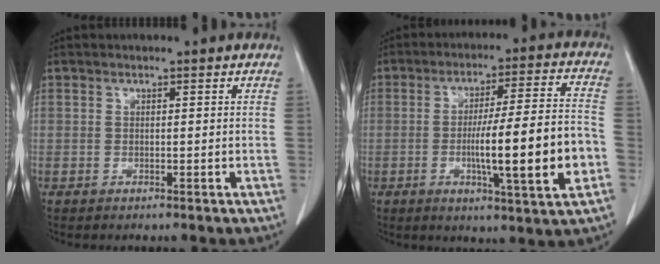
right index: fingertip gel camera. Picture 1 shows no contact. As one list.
[{"total": 15.0, "force": [-3.5, 0.4, 14.6], "torque": [-0.233, -0.001, -0.053]}]